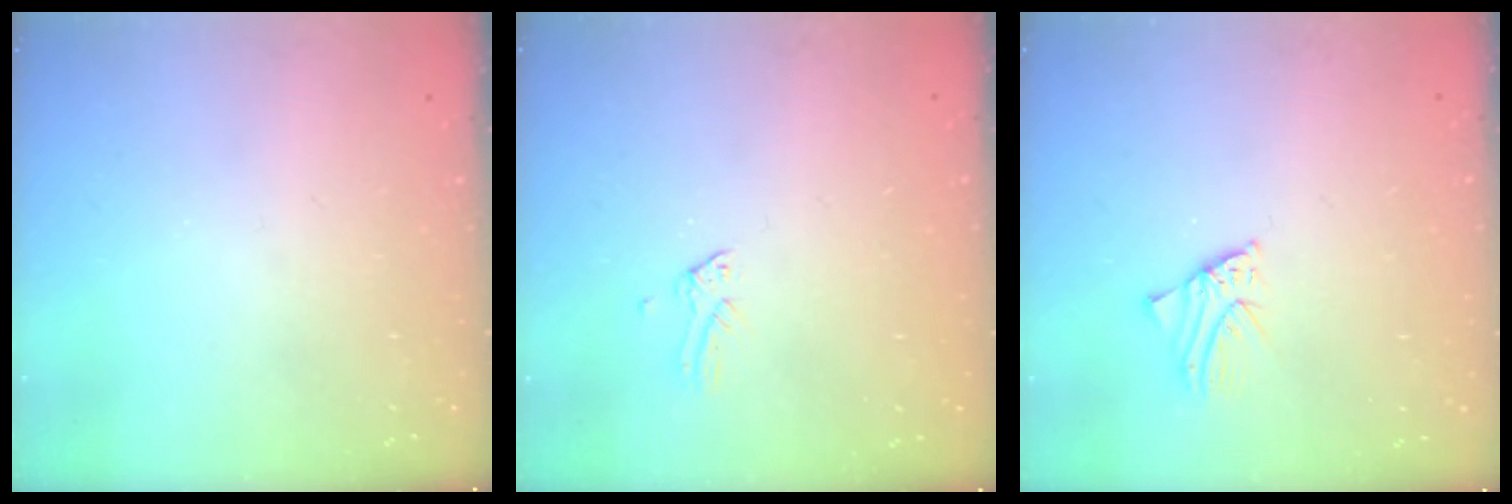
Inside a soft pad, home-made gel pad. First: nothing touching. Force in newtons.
{"total": 0.0}
{"total": 1.5, "press": 1.5, "slide": 0.1}